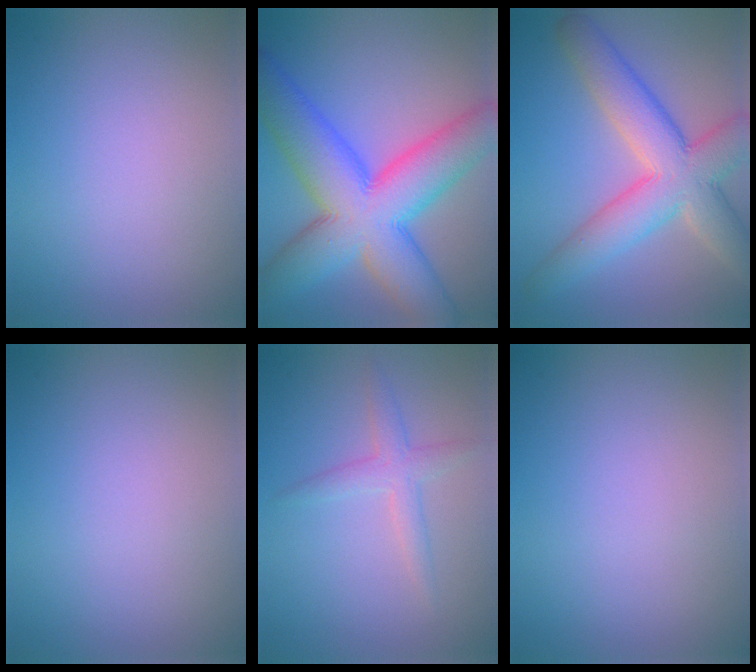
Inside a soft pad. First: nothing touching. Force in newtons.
{"total": 13.0, "press": 13.0, "slide": 0.3}
{"total": 9.0, "press": 8.9, "slide": 0.8}
{"total": 0.0}
{"total": 2.3, "press": 2.3, "slide": 0.1}
{"total": 0.0}